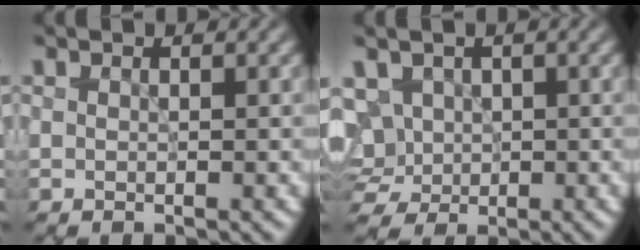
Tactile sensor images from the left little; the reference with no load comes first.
{"total": 7.1, "force": [1.1, 6.0, 3.7], "torque": [-0.079, 0.028, 0.004]}